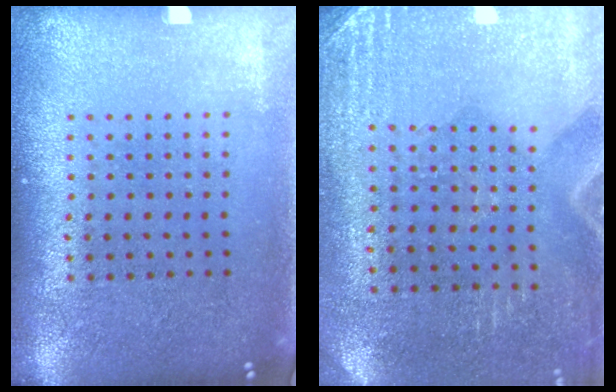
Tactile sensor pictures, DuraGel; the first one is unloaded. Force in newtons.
{"total": 2.9, "press": 2.5, "slide": 1.4}